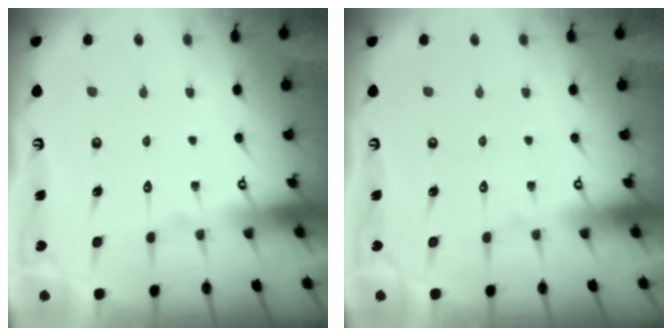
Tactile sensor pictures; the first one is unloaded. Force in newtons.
{"total": 0.0}